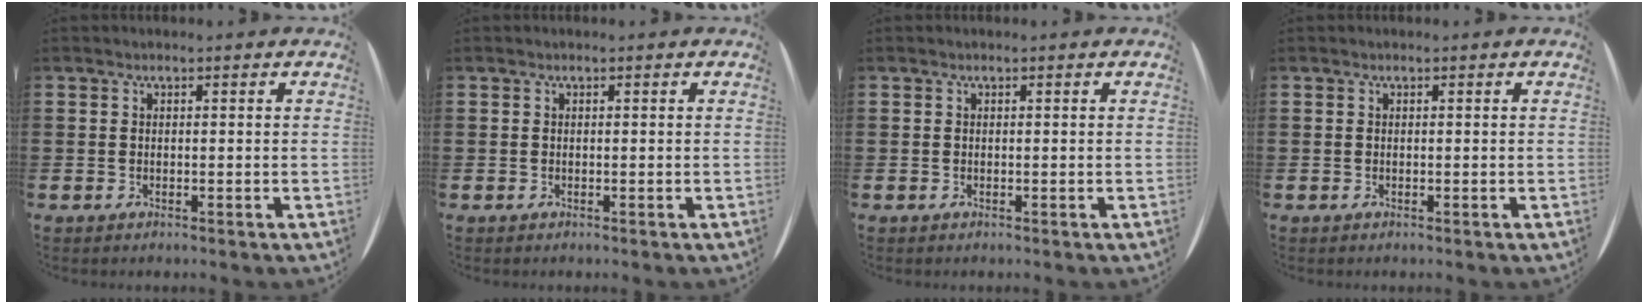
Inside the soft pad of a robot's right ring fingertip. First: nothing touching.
{"total": 0.0}
{"total": 0.0}
{"total": 0.0}